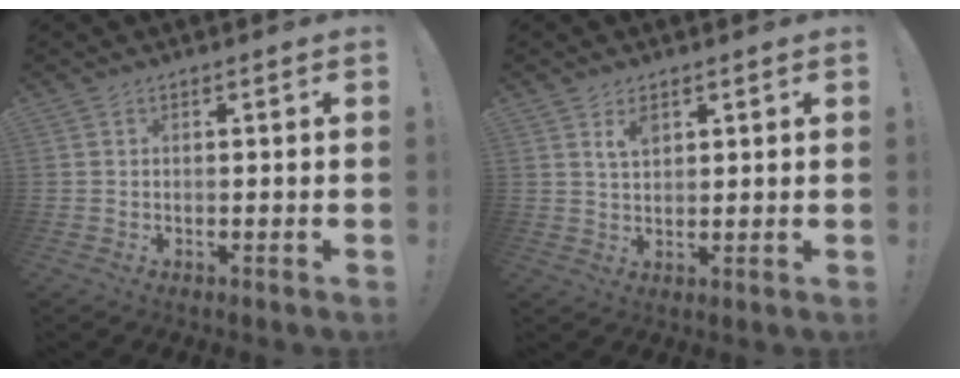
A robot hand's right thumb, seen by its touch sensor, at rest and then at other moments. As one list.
[{"total": 3.9, "force": [2.3, 2.1, 2.4], "torque": [-0.030, -0.011, 0.038]}]